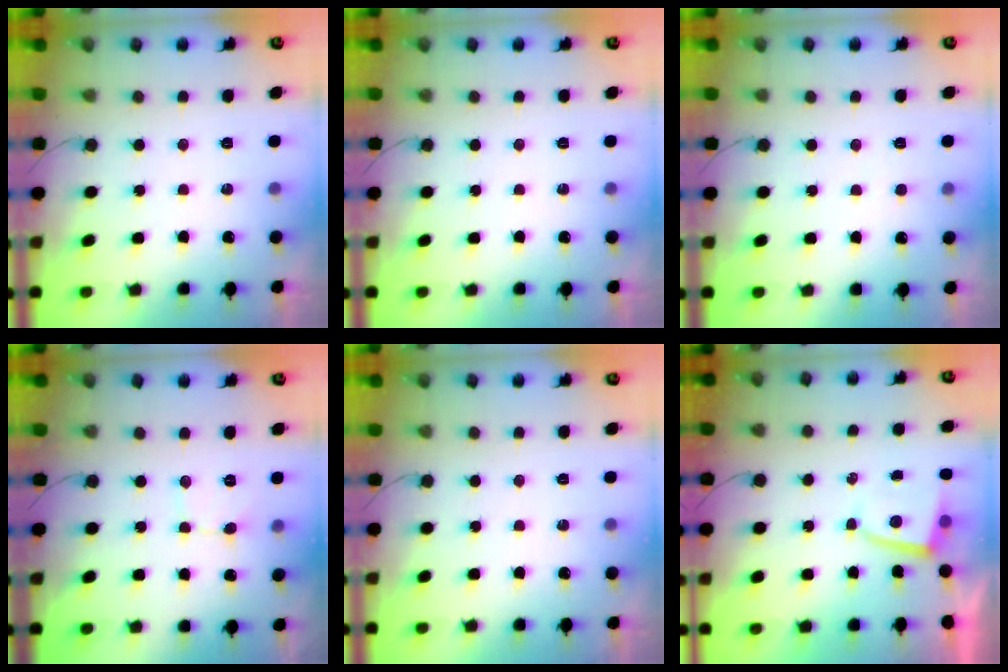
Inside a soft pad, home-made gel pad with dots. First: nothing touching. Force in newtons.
{"total": 0.0}
{"total": 2.4, "press": 2.4, "slide": 0.2}
{"total": 2.4, "press": 2.4, "slide": 0.3}
{"total": 0.0}
{"total": 1.6, "press": 1.6, "slide": 0.3}